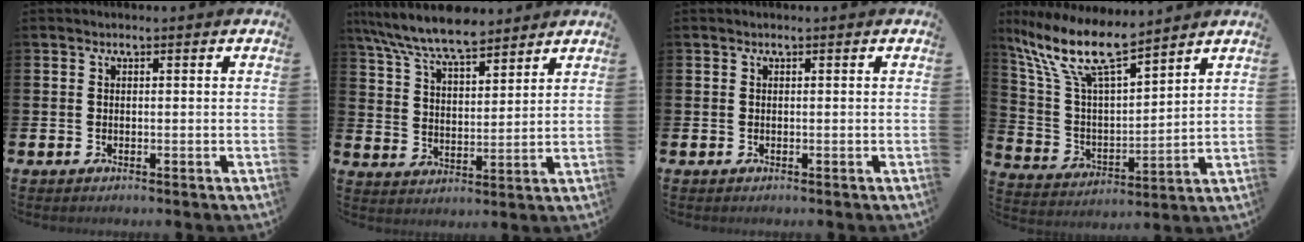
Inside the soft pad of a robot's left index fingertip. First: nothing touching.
{"total": 8.3, "force": [7.6, 1.4, 3.2], "torque": [-0.091, -0.031, 0.137]}
{"total": 0.0}
{"total": 11.8, "force": [9.8, 2.3, 6.2], "torque": [-0.162, -0.049, 0.172]}